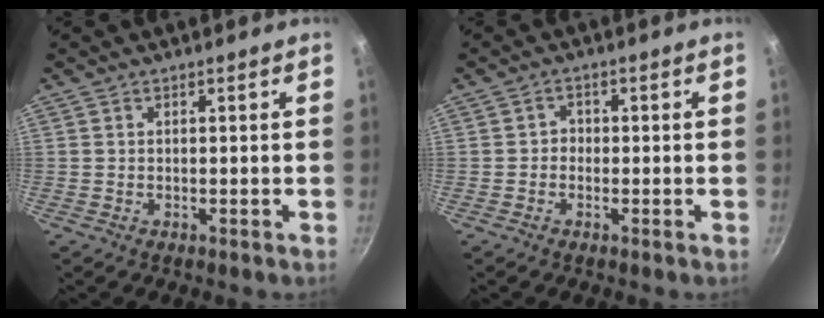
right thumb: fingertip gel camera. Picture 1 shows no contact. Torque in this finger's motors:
{"motor_torque": [-0.70, -0.25, 0.02, -0.01, -0.06]}